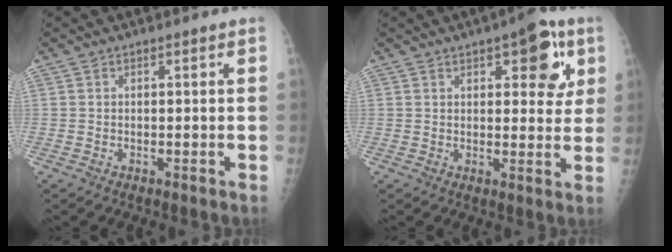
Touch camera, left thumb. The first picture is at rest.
{"total": 9.9, "force": [4.4, 4.4, 7.7], "torque": [-0.059, -0.010, 0.049]}